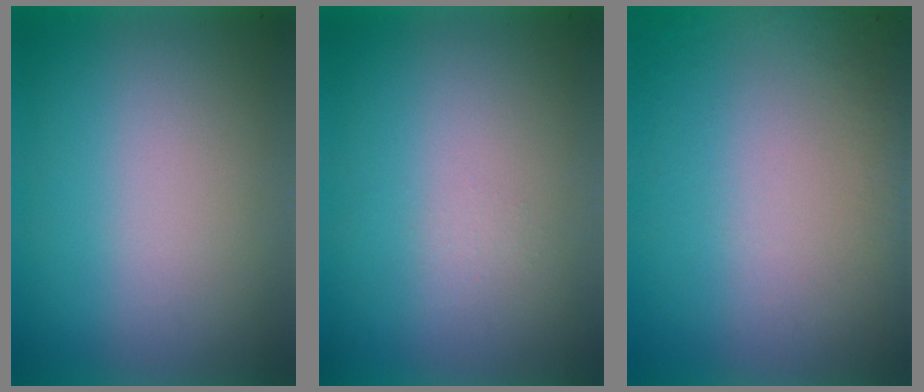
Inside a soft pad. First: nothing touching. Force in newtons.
{"total": 1.3}
{"total": 8.2}